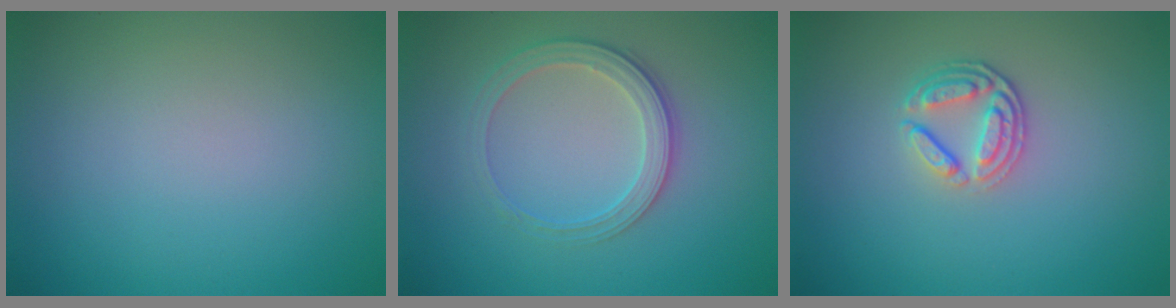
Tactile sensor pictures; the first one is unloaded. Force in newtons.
{"total": 2.8, "press": 2.6, "slide": 0.9}
{"total": 2.9, "press": 2.5, "slide": 1.5}